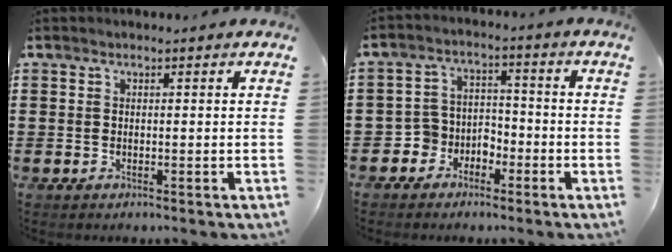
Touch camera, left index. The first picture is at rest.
{"total": 4.6, "force": [-3.2, 3.2, 0.4], "torque": [-0.019, 0.010, -0.067]}